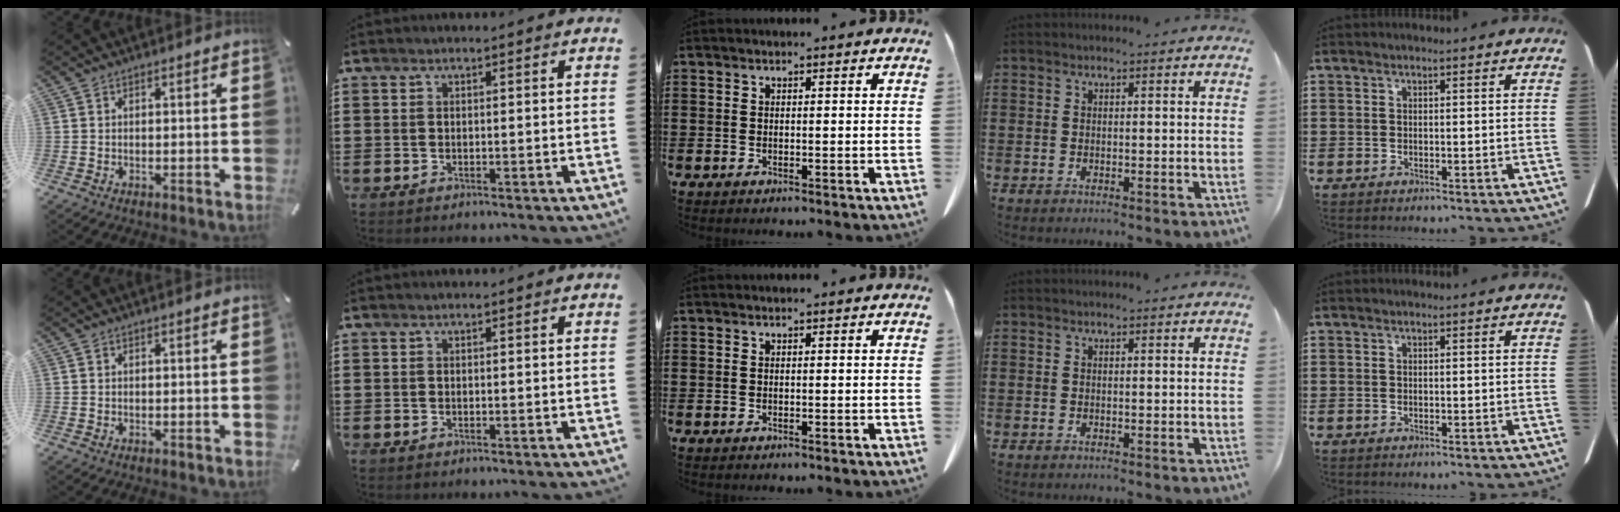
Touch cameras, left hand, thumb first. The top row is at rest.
{}